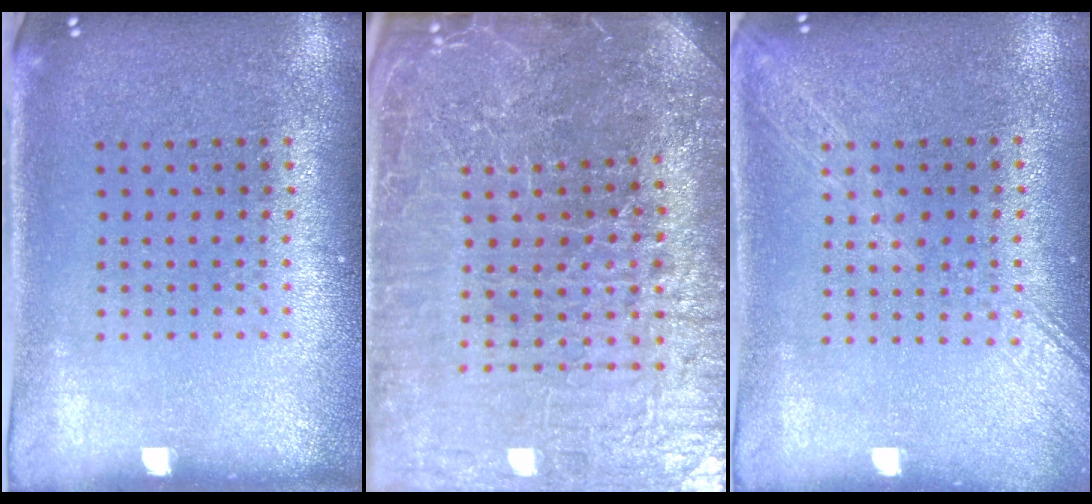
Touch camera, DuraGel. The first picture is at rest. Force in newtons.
{"total": 5.7, "press": 5.2, "slide": 2.1}
{"total": 1.6, "press": 1.6, "slide": 0.3}